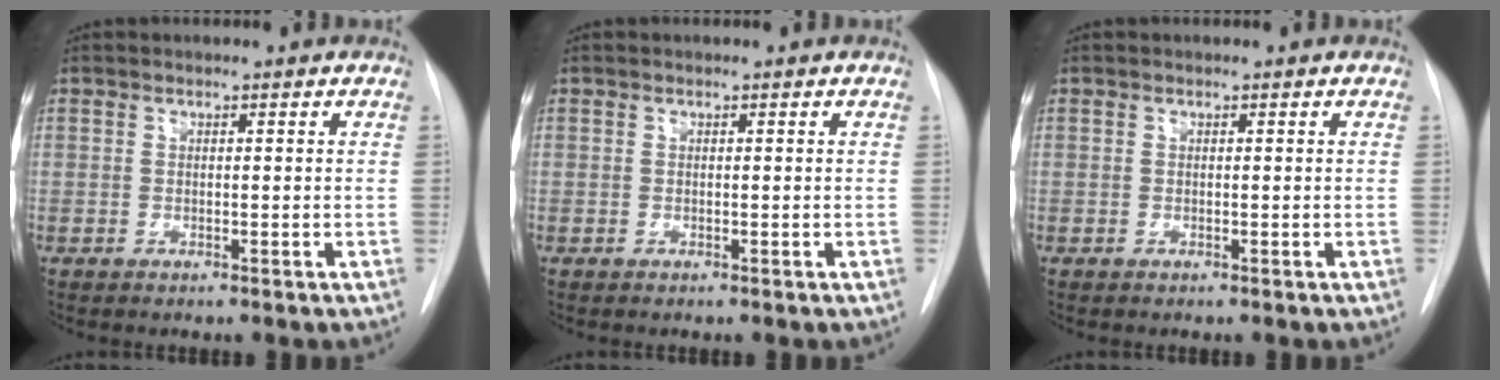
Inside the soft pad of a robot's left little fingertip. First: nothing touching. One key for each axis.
{"total": 0.0}
{"total": 0.0}